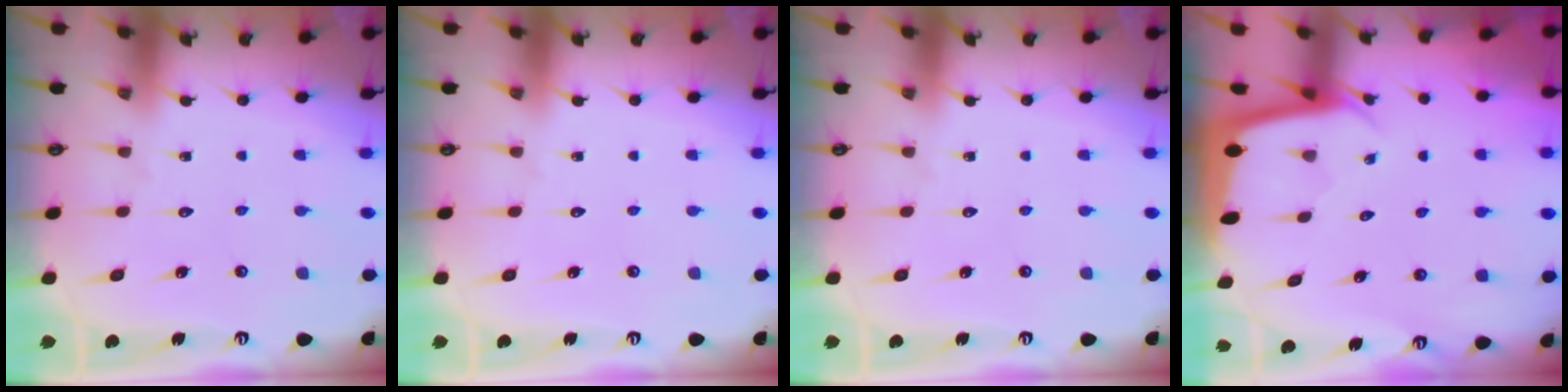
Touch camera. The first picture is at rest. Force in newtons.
{"total": 0.0}
{"total": 0.0}
{"total": 2.3, "press": 2.3, "slide": 0.1}